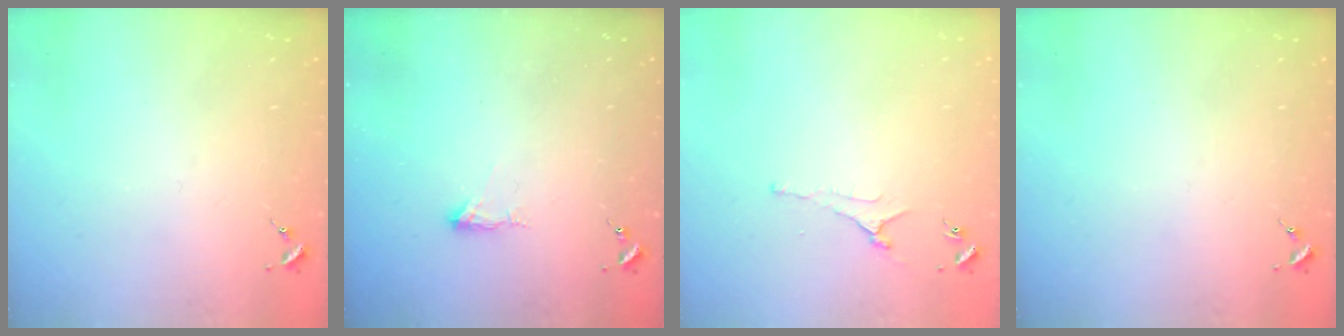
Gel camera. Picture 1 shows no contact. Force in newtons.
{"total": 4.5, "press": 4.4, "slide": 0.8}
{"total": 3.6, "press": 3.5, "slide": 0.7}
{"total": 0.0}